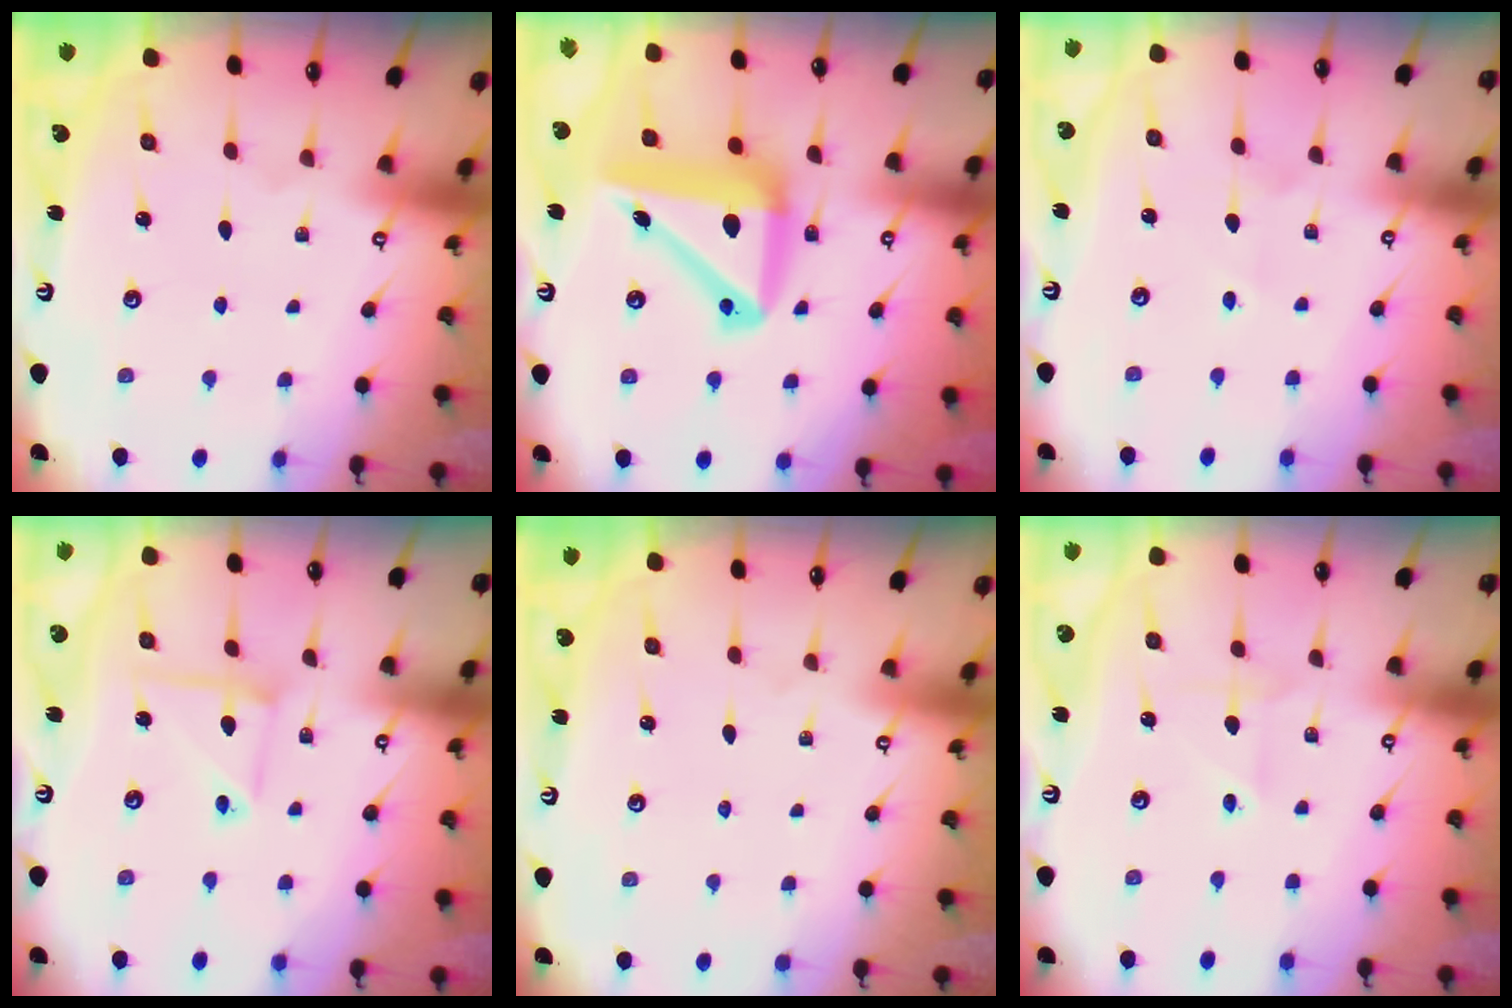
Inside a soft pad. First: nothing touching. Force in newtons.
{"total": 14.9, "press": 14.7, "slide": 2.9}
{"total": 2.7, "press": 2.6, "slide": 0.9}
{"total": 6.6, "press": 6.6, "slide": 0.5}
{"total": 0.0}
{"total": 2.6, "press": 2.5, "slide": 0.9}